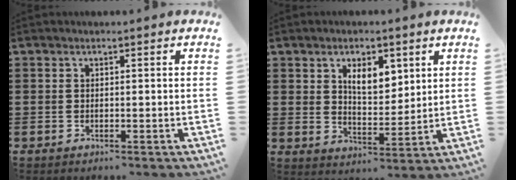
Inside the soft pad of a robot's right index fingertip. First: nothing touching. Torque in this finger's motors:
{"motor_torque": [0.59, 0.33, 0.25, 0.10]}